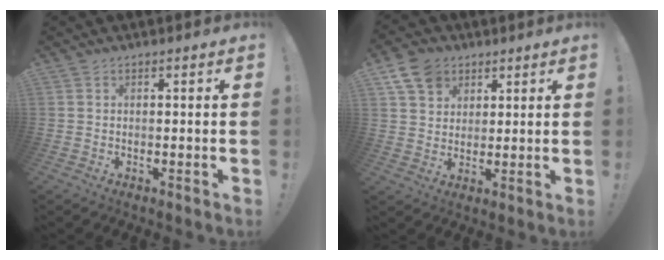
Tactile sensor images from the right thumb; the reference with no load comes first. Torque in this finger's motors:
{"motor_torque": [0.15, 0.13, 0.32, 0.39, -0.01]}